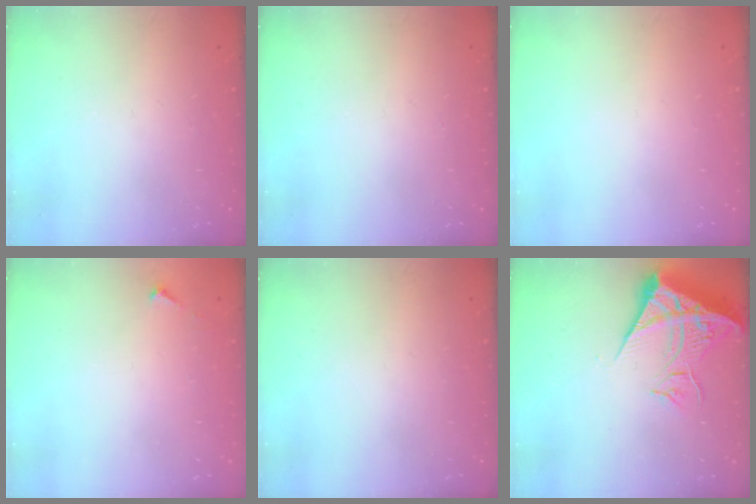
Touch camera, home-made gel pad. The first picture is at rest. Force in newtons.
{"total": 0.0}
{"total": 0.0}
{"total": 3.4, "press": 3.4, "slide": 0.4}
{"total": 0.0}
{"total": 13.5, "press": 13.4, "slide": 1.8}